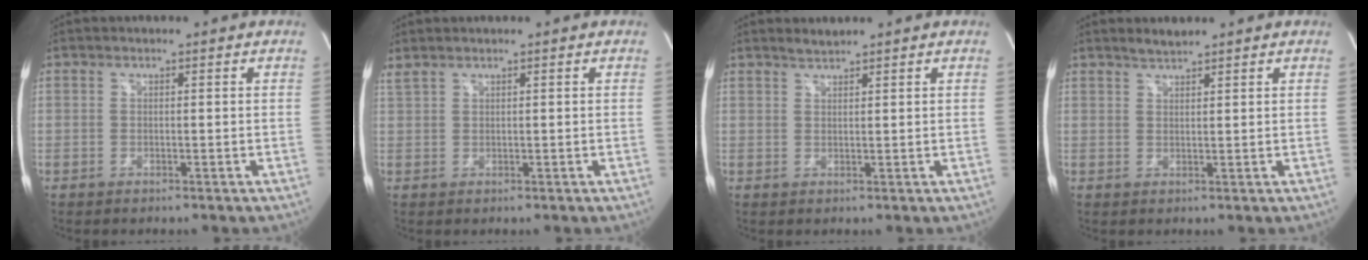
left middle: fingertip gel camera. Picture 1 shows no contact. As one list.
[{"total": 1.3, "force": [1.2, 0.0, 0.5], "torque": [-0.024, 0.015, 0.032]}, {"total": 1.4, "force": [1.4, -0.1, 0.2], "torque": [-0.006, 0.003, 0.030]}, {"total": 1.9, "force": [1.8, 0.1, 0.5], "torque": [-0.015, 0.004, 0.038]}]